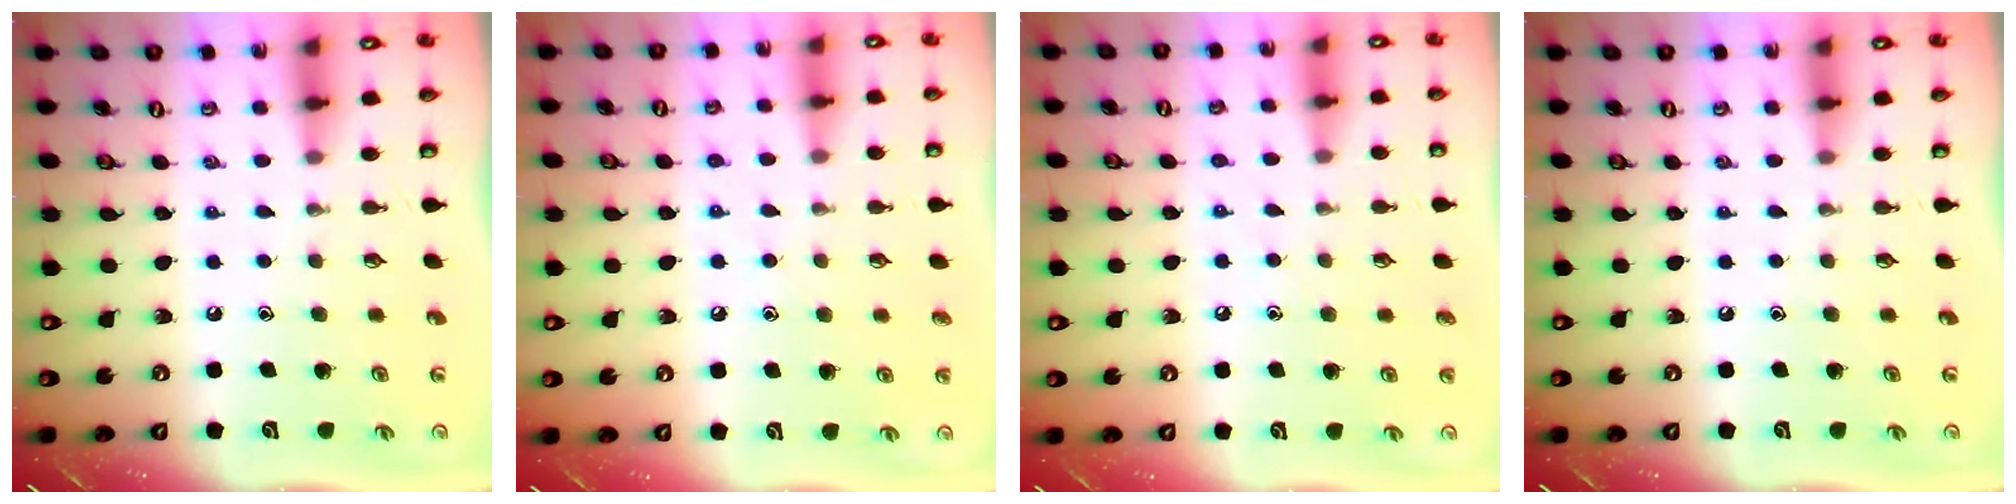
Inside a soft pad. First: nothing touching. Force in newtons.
{"total": 5.5, "press": 5.4, "slide": 0.7}
{"total": 6.5, "press": 6.4, "slide": 0.8}
{"total": 0.0}